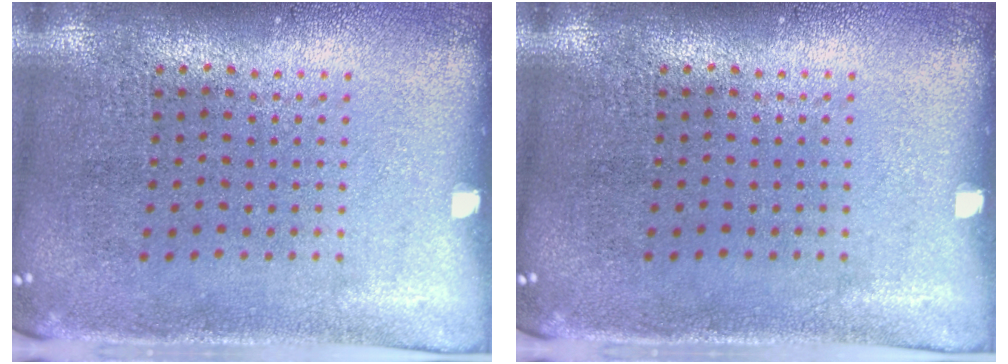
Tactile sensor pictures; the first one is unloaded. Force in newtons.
{"total": 0.0}